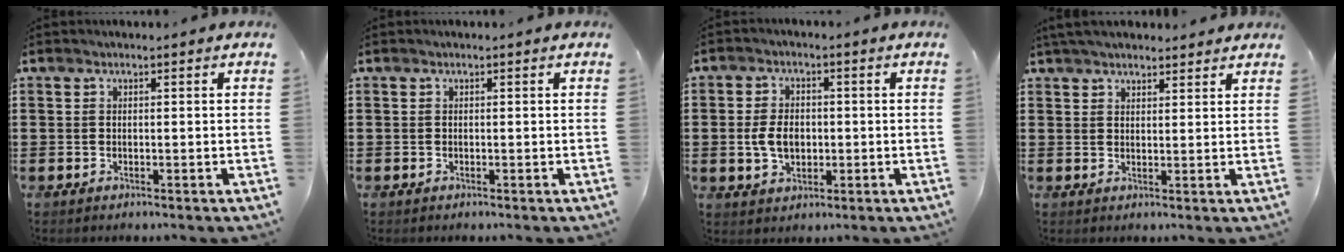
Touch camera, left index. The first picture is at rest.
{"total": 0.0}
{"total": 5.2, "force": [-0.5, 3.5, 3.8], "torque": [-0.082, 0.001, -0.015]}
{"total": 3.5, "force": [3.3, 0.6, 1.0], "torque": [-0.028, -0.002, 0.063]}